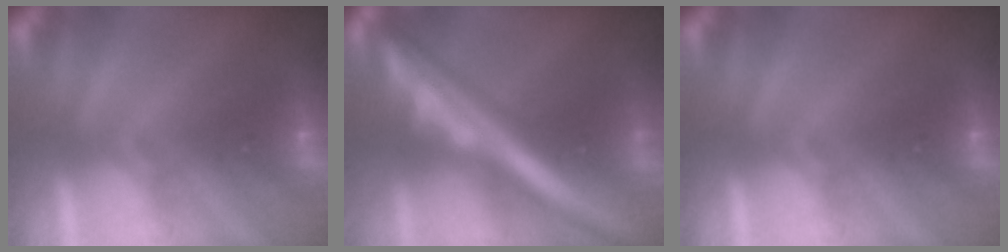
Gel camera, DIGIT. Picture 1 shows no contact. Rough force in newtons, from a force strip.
{"total": 6.8}
{"total": 0.0}